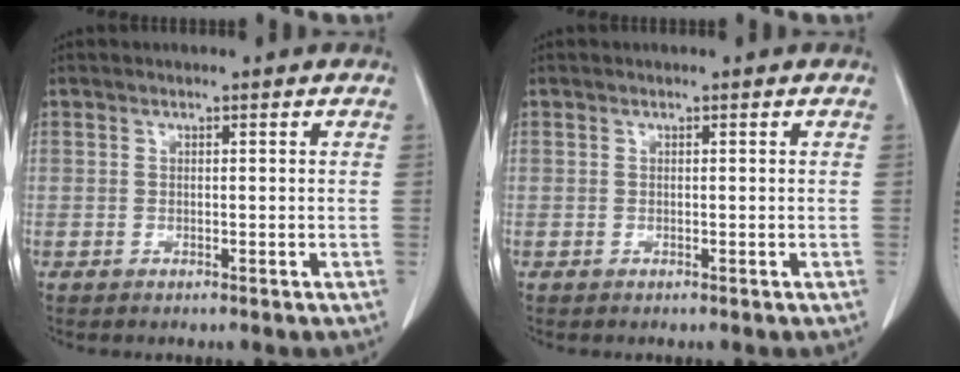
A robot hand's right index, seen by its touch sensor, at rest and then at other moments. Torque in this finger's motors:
{"motor_torque": [0.00, 0.00, 0.00, 0.00]}